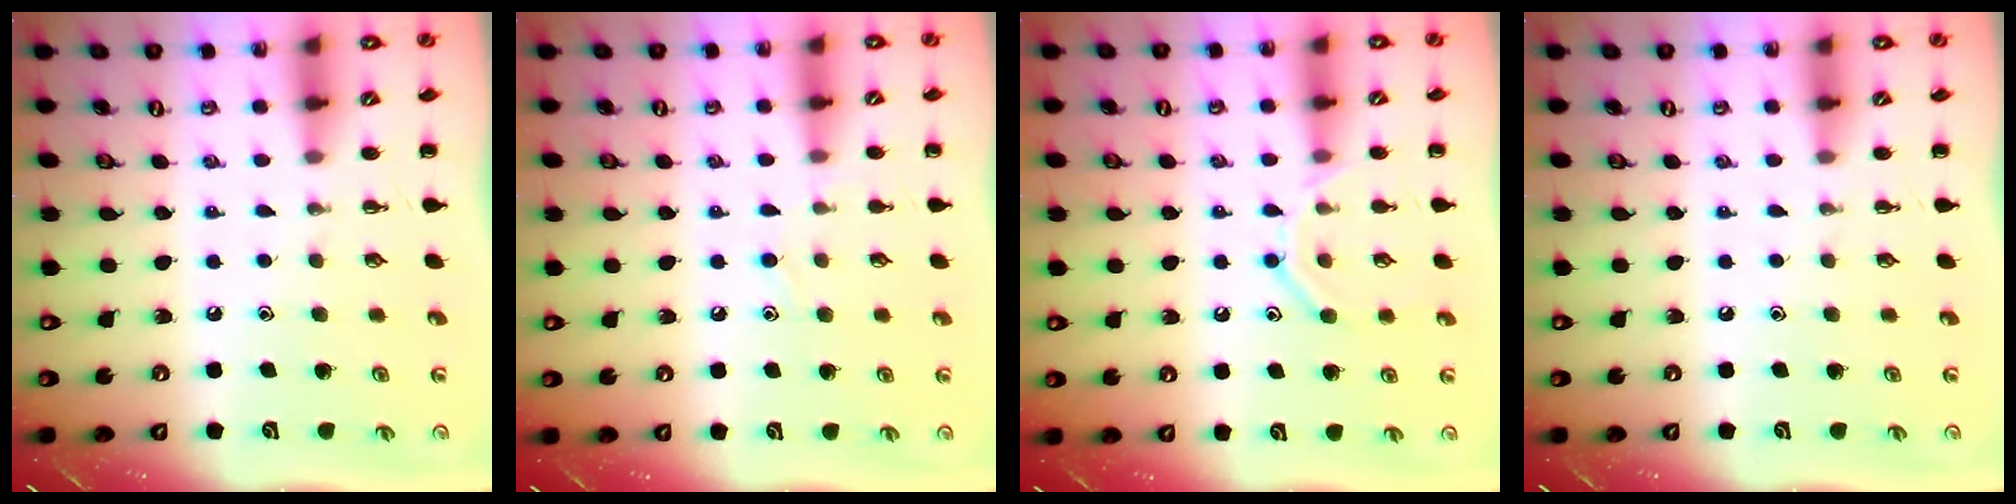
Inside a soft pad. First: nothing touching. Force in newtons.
{"total": 7.2, "press": 6.8, "slide": 2.4}
{"total": 10.5, "press": 10.4, "slide": 1.2}
{"total": 0.0}